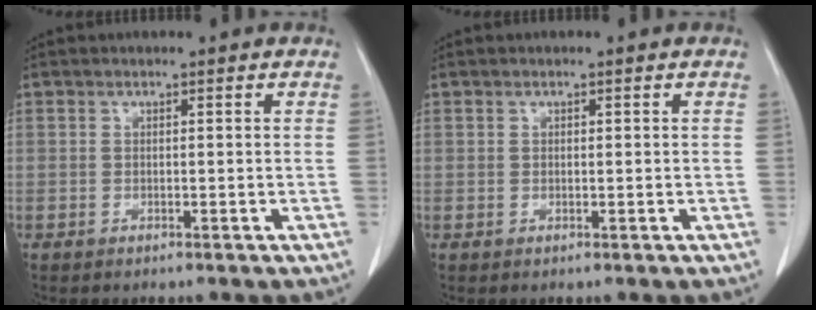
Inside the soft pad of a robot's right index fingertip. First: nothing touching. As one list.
[{"total": 0.0}]